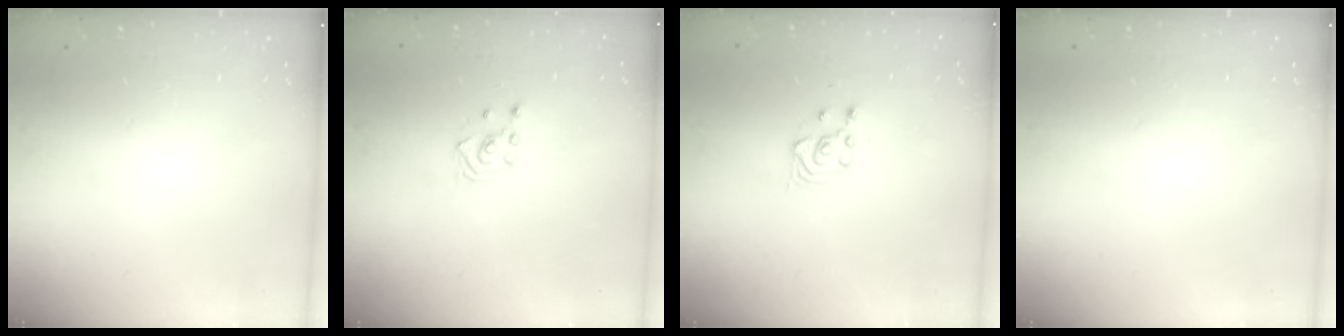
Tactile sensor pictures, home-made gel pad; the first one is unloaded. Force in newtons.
{"total": 2.5, "press": 2.3, "slide": 1.0}
{"total": 3.6, "press": 3.3, "slide": 1.4}
{"total": 0.0}